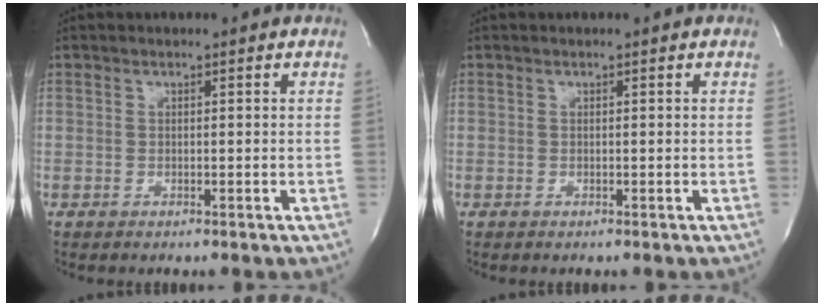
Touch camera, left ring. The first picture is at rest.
{"total": 0.0}